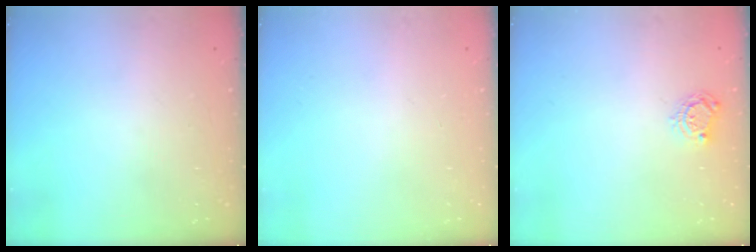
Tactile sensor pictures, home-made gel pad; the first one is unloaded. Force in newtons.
{"total": 0.0}
{"total": 5.5, "press": 5.4, "slide": 0.6}